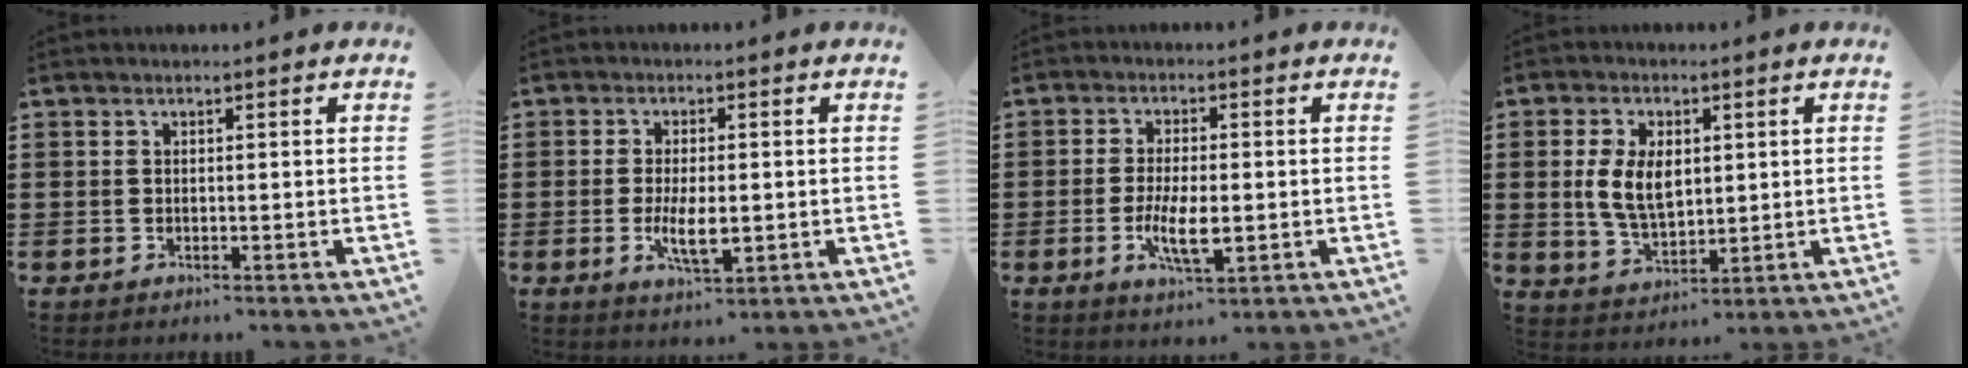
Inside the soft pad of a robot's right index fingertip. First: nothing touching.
{"total": 5.4, "force": [-0.8, 2.1, 4.9], "torque": [-0.091, -0.007, -0.017]}
{"total": 6.5, "force": [-1.2, 2.3, 6.0], "torque": [-0.113, -0.008, -0.026]}
{"total": 7.2, "force": [1.0, 4.3, 5.7], "torque": [-0.122, 0.007, 0.012]}